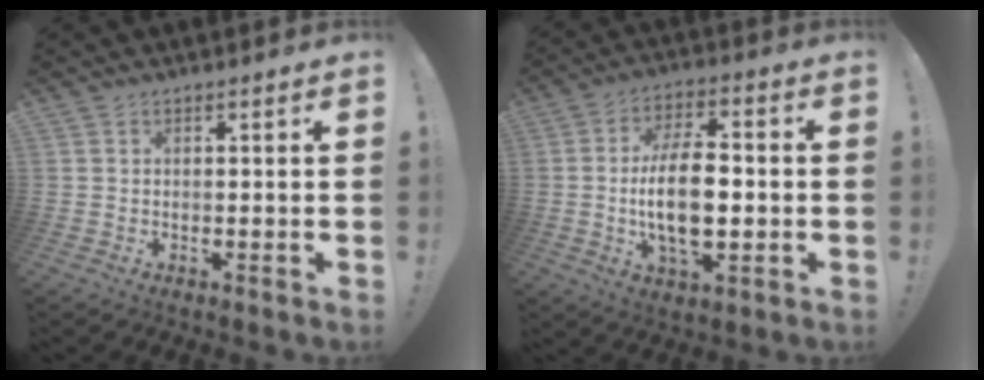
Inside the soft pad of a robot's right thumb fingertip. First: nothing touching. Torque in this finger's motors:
{"motor_torque": [0.05, 0.82, 1.08, 0.02, 0.36]}